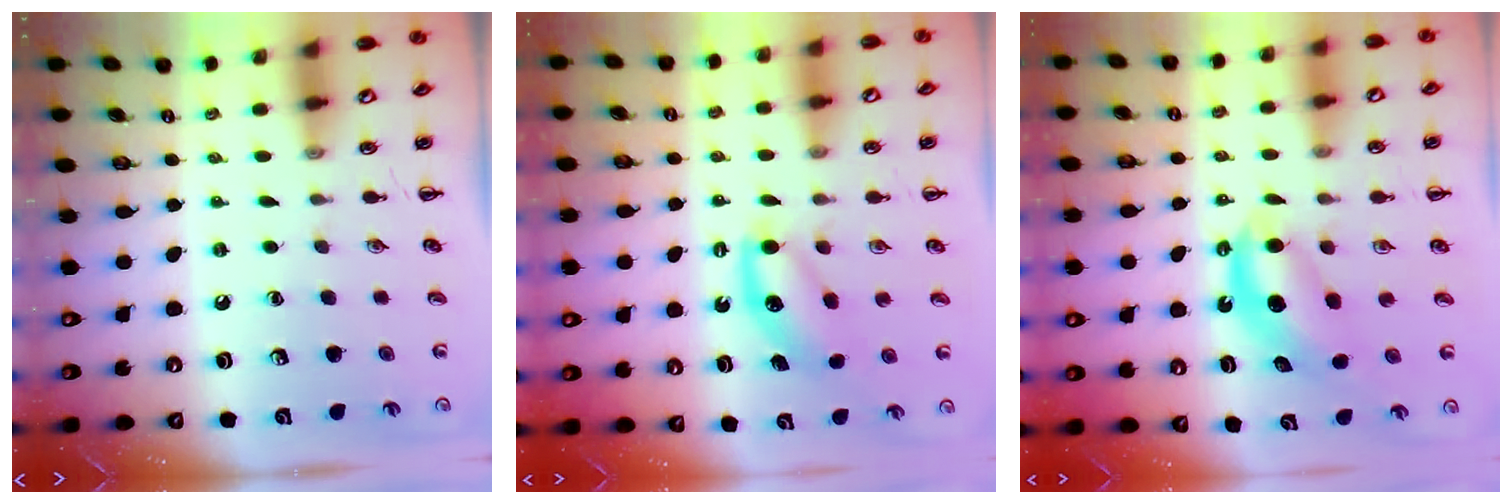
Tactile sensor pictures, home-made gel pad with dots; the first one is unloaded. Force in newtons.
{"total": 4.8, "press": 4.6, "slide": 1.4}
{"total": 6.3, "press": 6.2, "slide": 1.0}